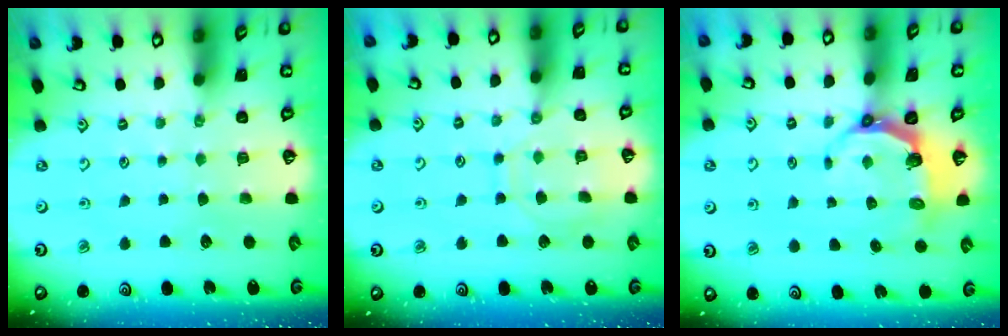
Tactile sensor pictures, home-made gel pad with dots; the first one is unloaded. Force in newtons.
{"total": 9.0, "press": 9.0, "slide": 0.8}
{"total": 5.2, "press": 3.8, "slide": 3.5}